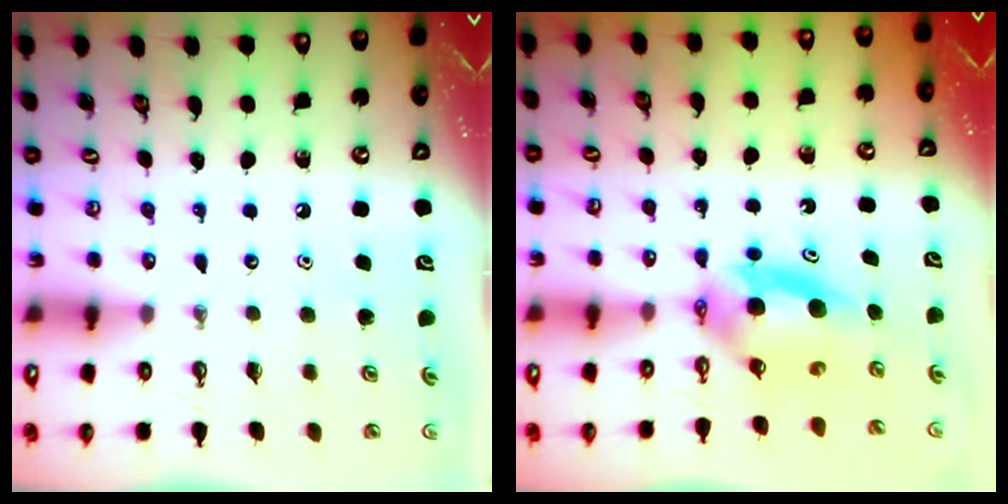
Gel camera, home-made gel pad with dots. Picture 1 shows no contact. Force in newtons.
{"total": 7.0, "press": 6.3, "slide": 3.0}